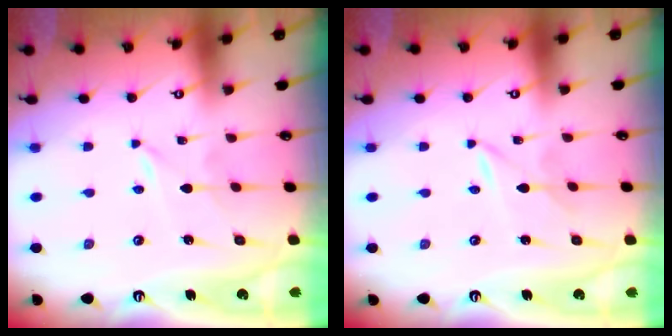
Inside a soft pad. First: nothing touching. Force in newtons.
{"total": 0.8, "press": 0.8, "slide": 0.2}